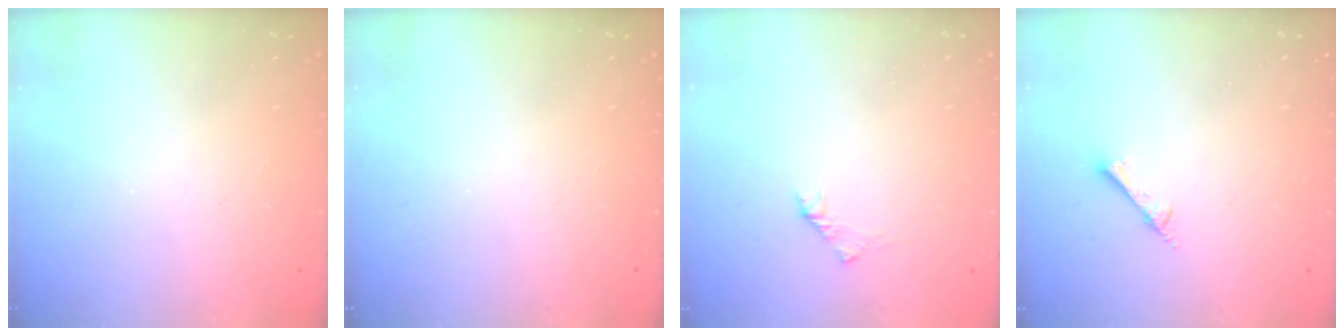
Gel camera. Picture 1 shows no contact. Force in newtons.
{"total": 0.0}
{"total": 1.6, "press": 1.4, "slide": 0.6}
{"total": 2.4, "press": 2.4, "slide": 0.2}